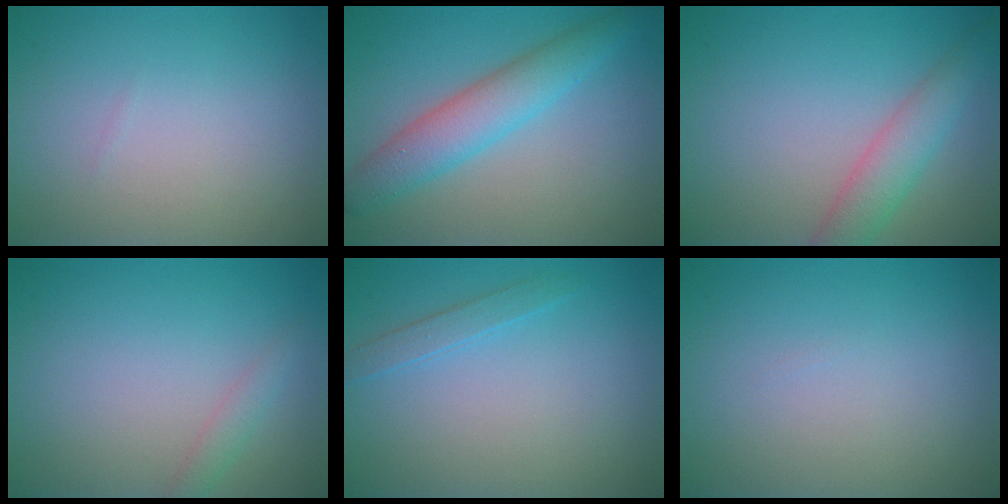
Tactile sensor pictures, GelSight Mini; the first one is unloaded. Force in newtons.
{"total": 4.6, "press": 4.6, "slide": 0.1}
{"total": 3.4, "press": 3.4, "slide": 0.1}
{"total": 1.3, "press": 1.3, "slide": 0.0}
{"total": 1.3, "press": 1.3, "slide": 0.1}
{"total": 0.0}